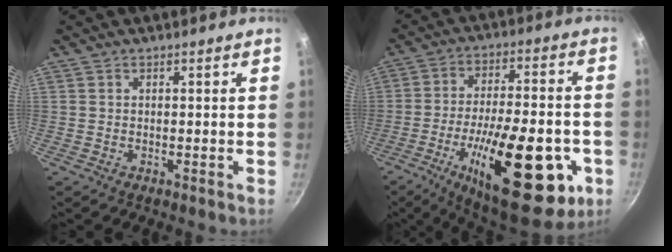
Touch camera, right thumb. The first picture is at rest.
{"total": 28.4, "force": [-9.5, 11.4, 24.2], "torque": [-0.336, 0.014, -0.135]}